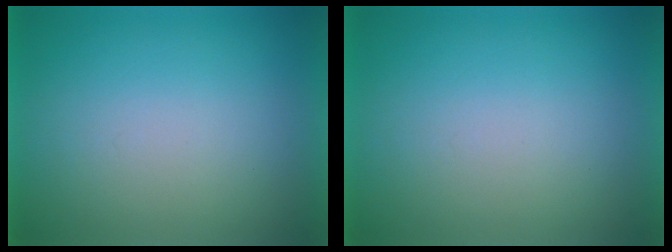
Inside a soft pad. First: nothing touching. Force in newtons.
{"total": 0.0}